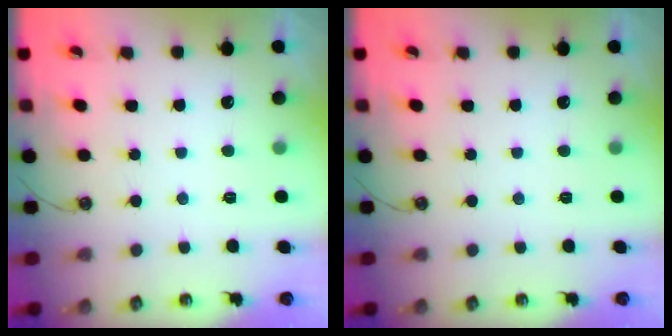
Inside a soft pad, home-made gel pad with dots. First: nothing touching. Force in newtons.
{"total": 0.0}